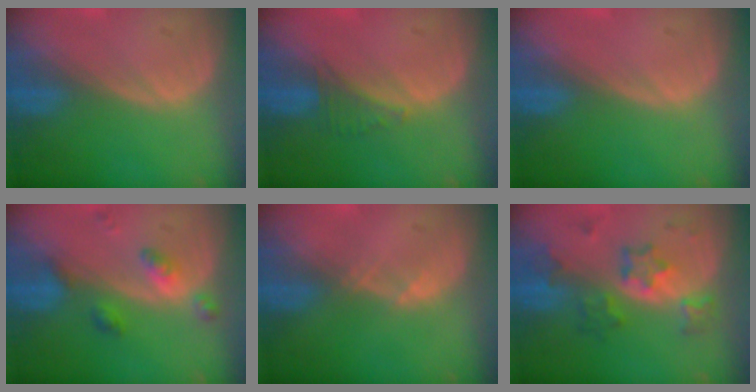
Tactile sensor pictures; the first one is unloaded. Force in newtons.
{"total": 2.3, "press": 2.2, "slide": 0.7}
{"total": 0.0}
{"total": 4.2, "press": 4.2, "slide": 0.2}
{"total": 0.8, "press": 0.8, "slide": 0.1}
{"total": 6.2, "press": 6.2, "slide": 0.4}